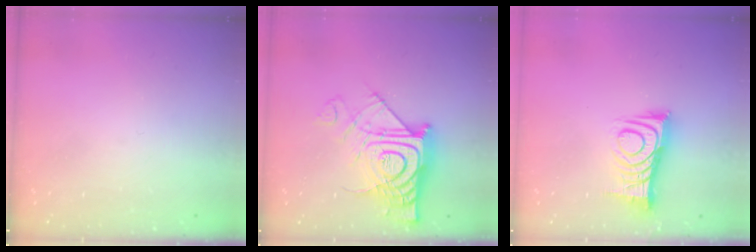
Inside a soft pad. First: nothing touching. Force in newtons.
{"total": 15.9, "press": 15.7, "slide": 1.9}
{"total": 12.2, "press": 12.1, "slide": 0.9}